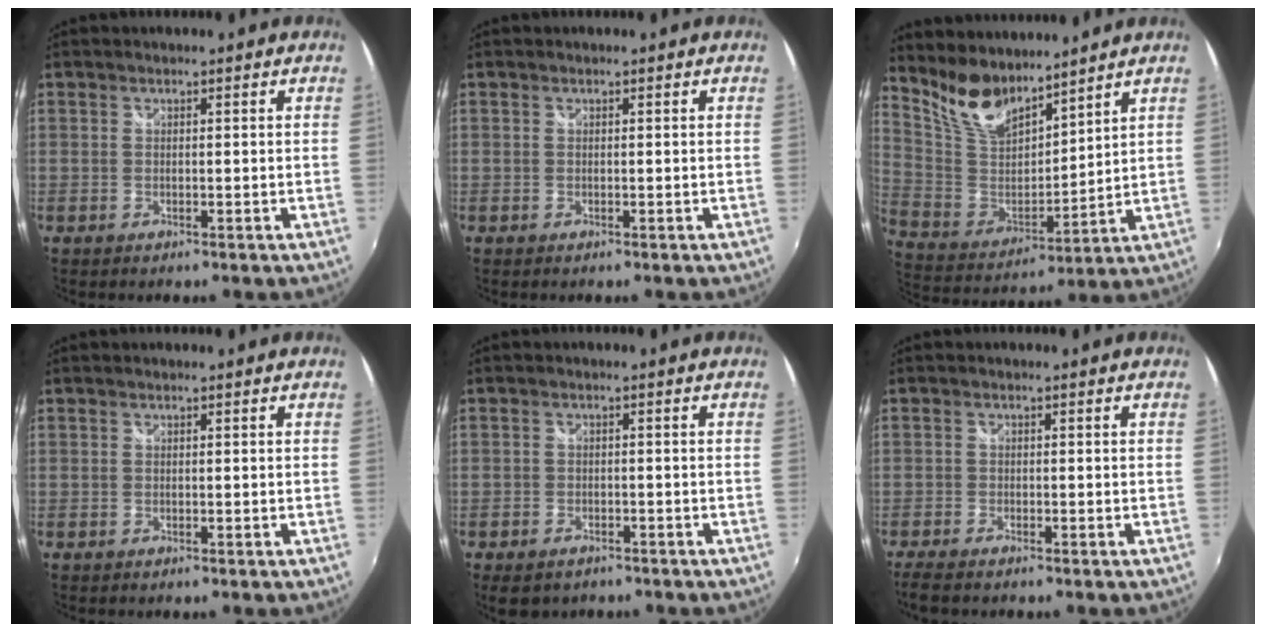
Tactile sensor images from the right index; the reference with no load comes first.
{"total": 0.0}
{"total": 12.0, "force": [10.0, 4.1, 5.4], "torque": [-0.115, -0.005, 0.205]}
{"total": 0.0}
{"total": 5.4, "force": [-3.8, 3.1, 2.2], "torque": [-0.060, -0.016, -0.057]}
{"total": 4.4, "force": [-3.6, 1.0, 2.2], "torque": [-0.055, -0.022, -0.069]}